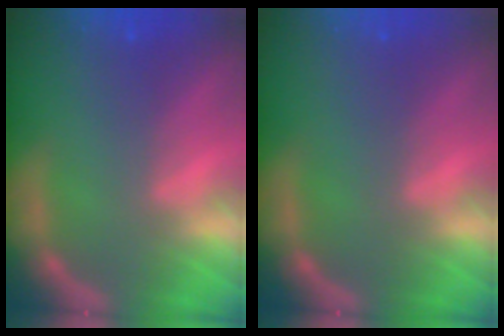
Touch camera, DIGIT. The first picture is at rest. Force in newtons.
{"total": 0.0}